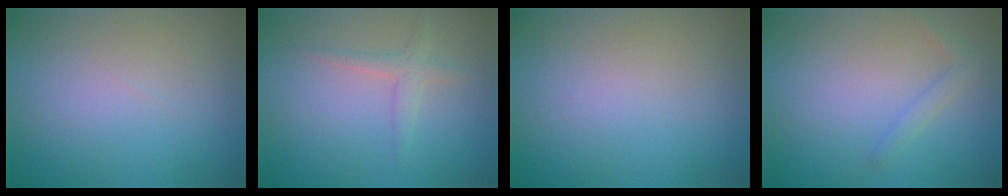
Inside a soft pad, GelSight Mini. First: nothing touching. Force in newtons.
{"total": 1.8, "press": 1.8, "slide": 0.0}
{"total": 0.0}
{"total": 1.4, "press": 1.4, "slide": 0.1}